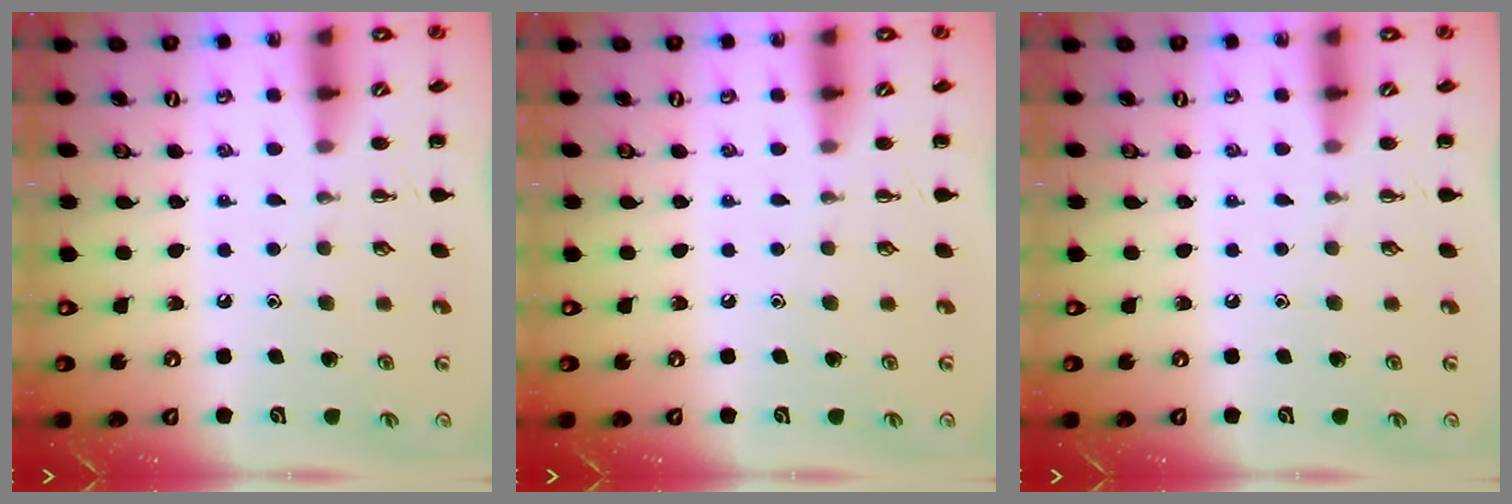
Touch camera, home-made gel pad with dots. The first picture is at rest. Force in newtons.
{"total": 0.0}
{"total": 0.0}